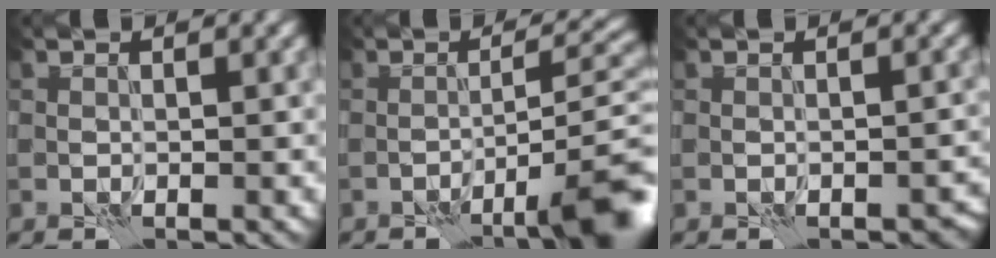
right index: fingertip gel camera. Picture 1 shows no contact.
{"total": 8.0, "force": [-4.2, 1.5, 6.6], "torque": [-0.081, 0.013, -0.064]}
{"total": 1.4, "force": [-0.9, 0.7, 0.8], "torque": [-0.009, -0.005, -0.008]}